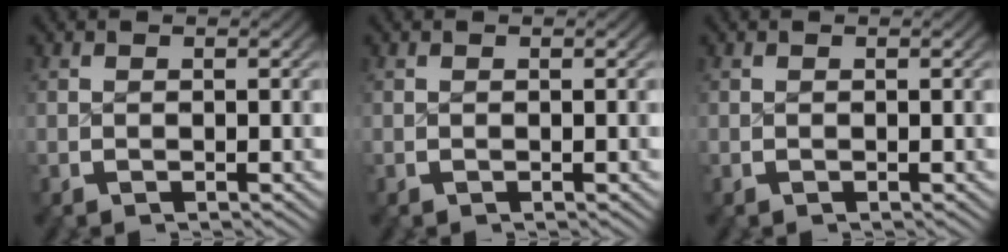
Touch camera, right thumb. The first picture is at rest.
{"total": 0.0}
{"total": 0.0}